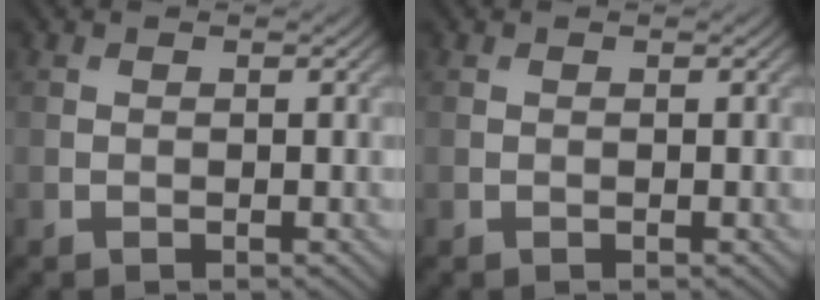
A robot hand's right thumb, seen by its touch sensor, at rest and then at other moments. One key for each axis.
{"total": 0.0}